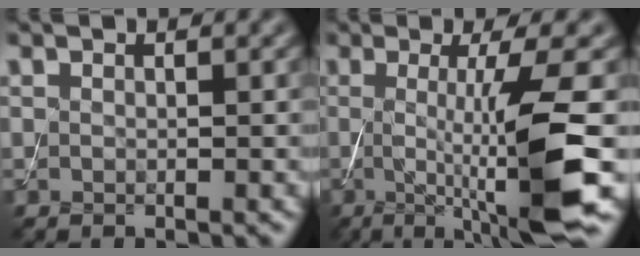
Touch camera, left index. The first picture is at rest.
{"total": 9.4, "force": [-0.9, 1.5, 9.2], "torque": [-0.135, -0.015, -0.010]}